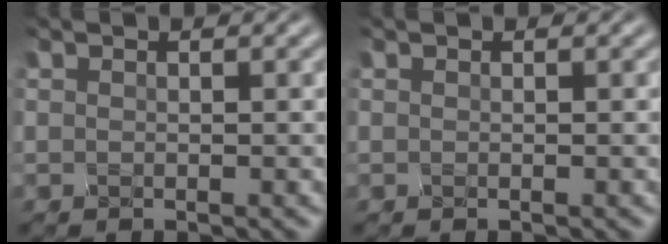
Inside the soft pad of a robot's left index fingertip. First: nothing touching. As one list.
[{"total": 0.0}]